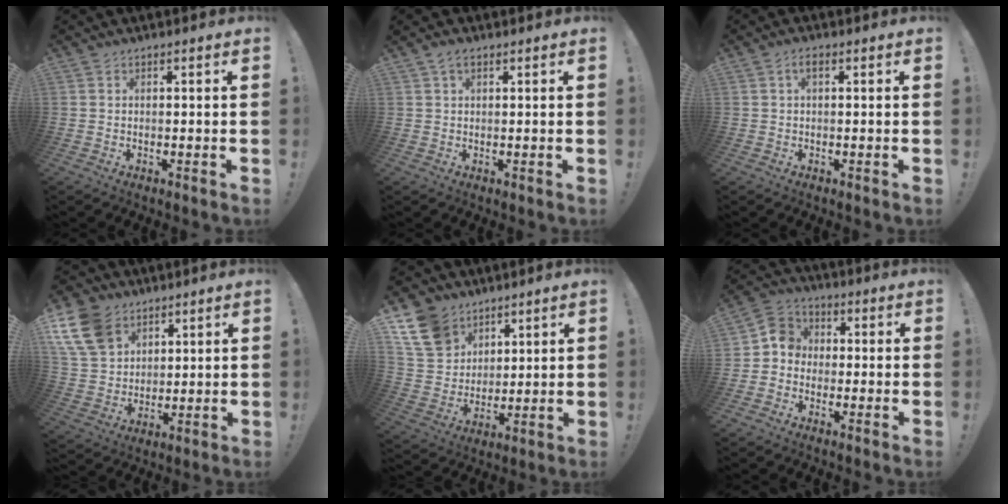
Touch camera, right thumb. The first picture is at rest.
{"total": 2.4, "force": [1.2, 1.1, 1.7], "torque": [-0.028, 0.000, 0.020]}
{"total": 1.8, "force": [0.3, 0.8, 1.7], "torque": [-0.028, 0.005, 0.002]}
{"total": 14.8, "force": [7.9, 10.6, 6.5], "torque": [-0.126, -0.039, 0.159]}
{"total": 14.0, "force": [8.6, 9.9, 5.0], "torque": [-0.094, -0.051, 0.174]}
{"total": 6.4, "force": [-1.8, 5.6, 2.3], "torque": [-0.040, 0.026, -0.030]}